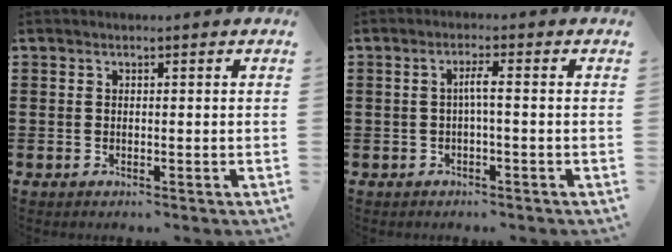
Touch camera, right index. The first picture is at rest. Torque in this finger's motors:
{"motor_torque": [0.80, 0.60, 0.12, 0.03]}